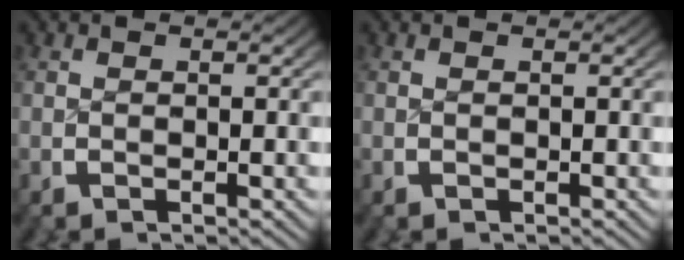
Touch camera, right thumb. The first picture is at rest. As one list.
[{"total": 0.0}]